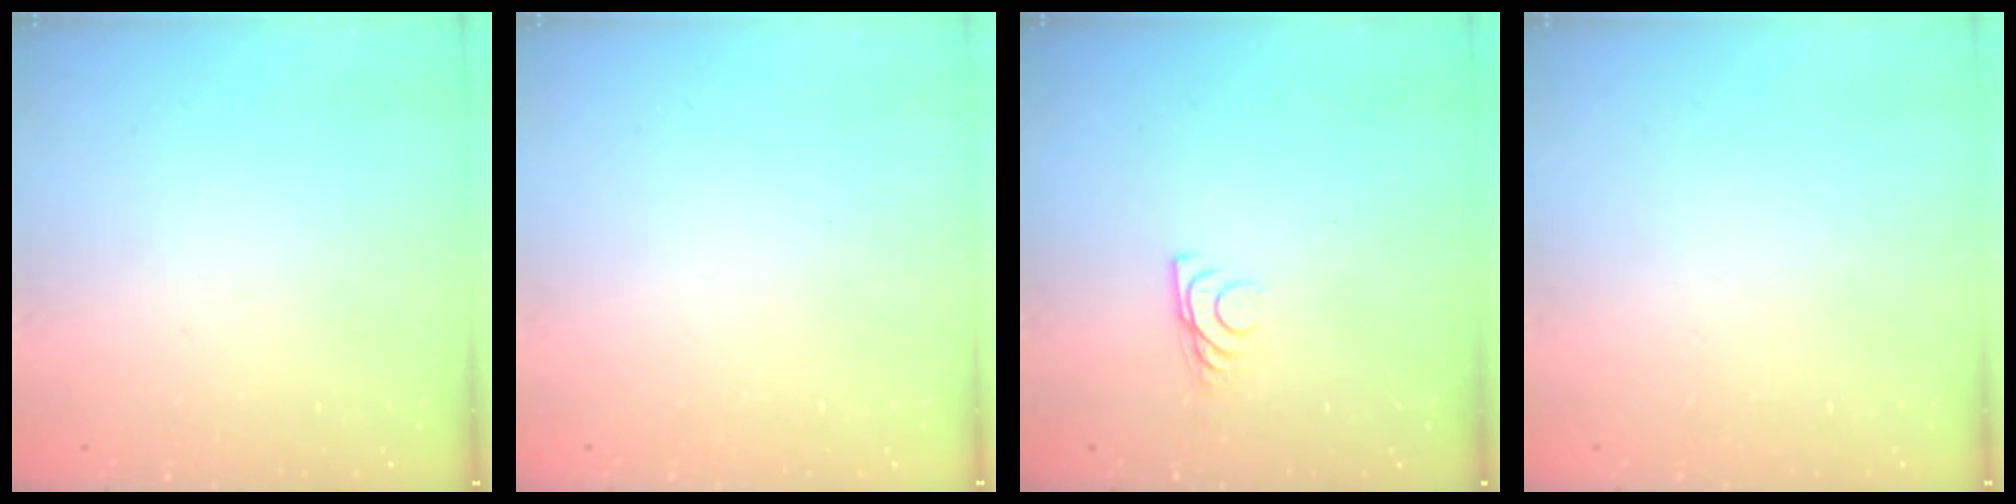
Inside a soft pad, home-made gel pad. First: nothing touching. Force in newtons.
{"total": 1.7, "press": 1.7, "slide": 0.1}
{"total": 6.8, "press": 6.8, "slide": 0.6}
{"total": 1.9, "press": 1.9, "slide": 0.1}